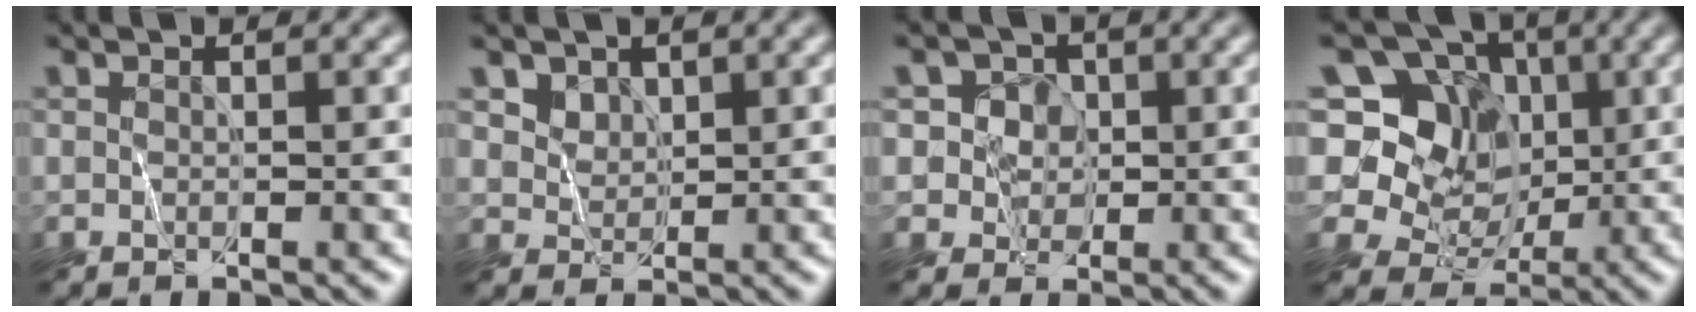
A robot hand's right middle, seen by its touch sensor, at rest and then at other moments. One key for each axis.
{"total": 3.5, "fx": 2.6, "fy": 2.1, "fz": 1.1, "tx": -0.046, "ty": -0.009, "tz": 0.063}
{"total": 4.6, "fx": 1.8, "fy": 3.9, "fz": 1.5, "tx": 0.003, "ty": 0.033, "tz": 0.008}
{"total": 10.4, "fx": 3.6, "fy": 8.5, "fz": 4.7, "tx": -0.093, "ty": 0.035, "tz": 0.024}